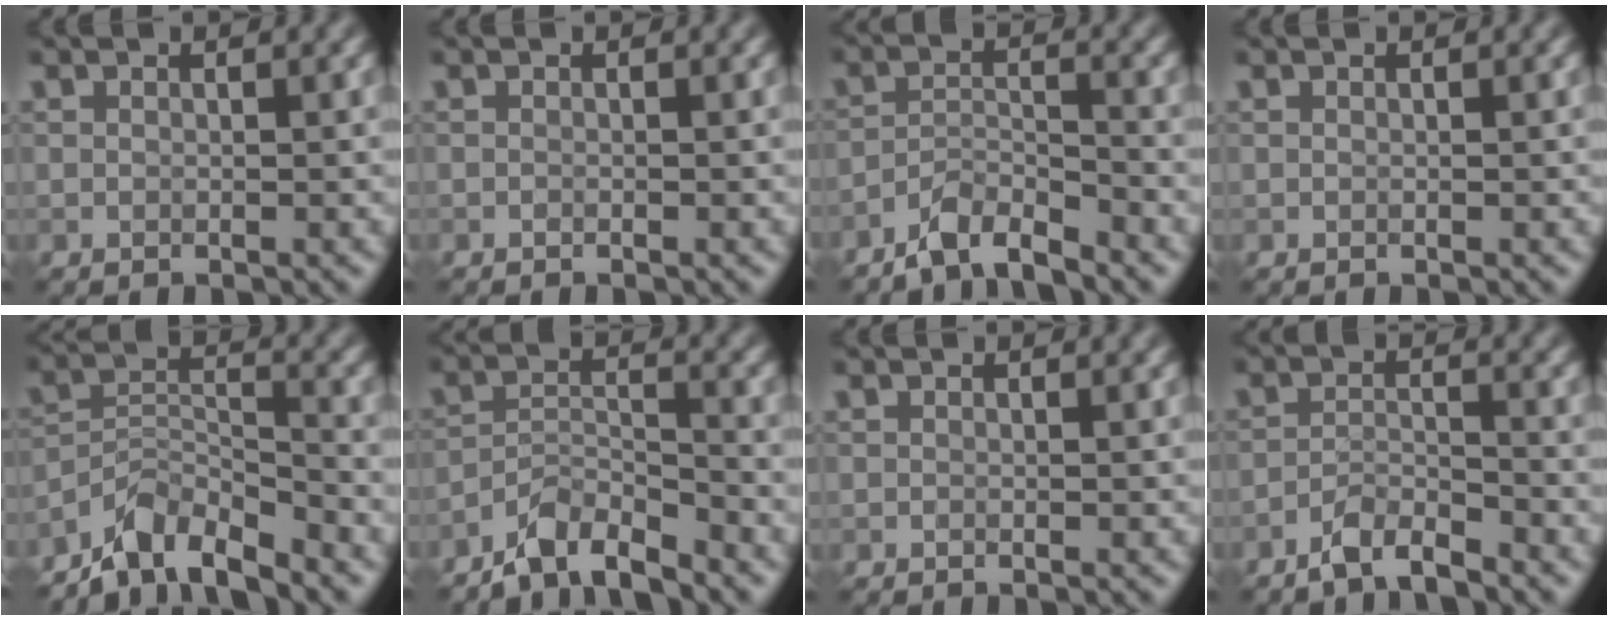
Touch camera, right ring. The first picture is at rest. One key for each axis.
{"total": 0.0}
{"total": 3.8, "fx": -3.3, "fy": 0.6, "fz": 1.6, "tx": -0.027, "ty": 0.003, "tz": -0.071}
{"total": 0.0}
{"total": 5.4, "fx": -4.8, "fy": 1.4, "fz": 2.1, "tx": -0.027, "ty": -0.002, "tz": -0.097}
{"total": 4.3, "fx": -3.9, "fy": 0.9, "fz": 1.8, "tx": -0.028, "ty": 0.002, "tz": -0.078}
{"total": 0.0}
{"total": 3.0, "fx": -2.6, "fy": 0.5, "fz": 1.4, "tx": -0.026, "ty": 0.003, "tz": -0.057}